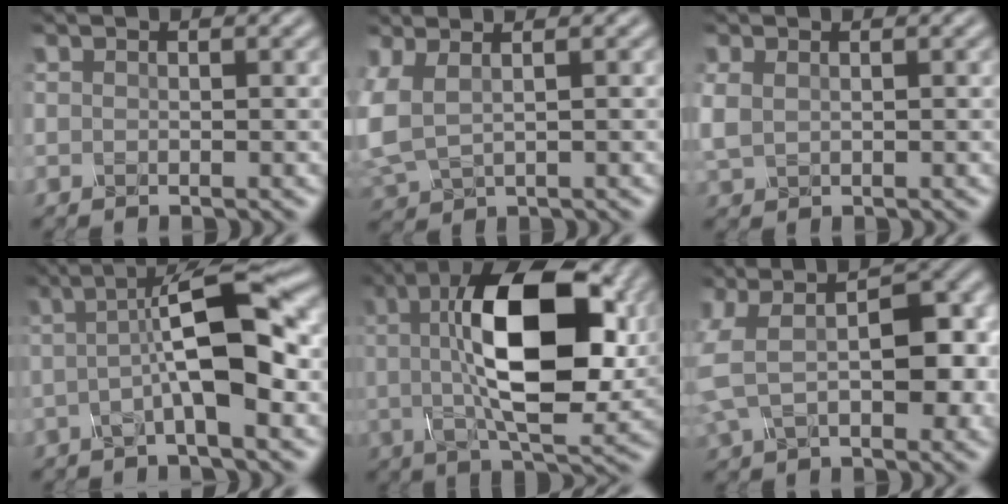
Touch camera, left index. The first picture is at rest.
{"total": 4.5, "force": [1.1, 2.5, 3.6], "torque": [-0.092, 0.005, 0.033]}
{"total": 1.6, "force": [0.3, 1.2, 1.0], "torque": [-0.033, -0.002, 0.009]}
{"total": 8.1, "force": [0.1, 1.7, 7.9], "torque": [-0.116, 0.023, -0.012]}
{"total": 12.9, "force": [2.6, 5.0, 11.6], "torque": [-0.187, 0.011, 0.039]}
{"total": 7.8, "force": [0.0, 4.1, 6.7], "torque": [-0.126, 0.006, -0.003]}